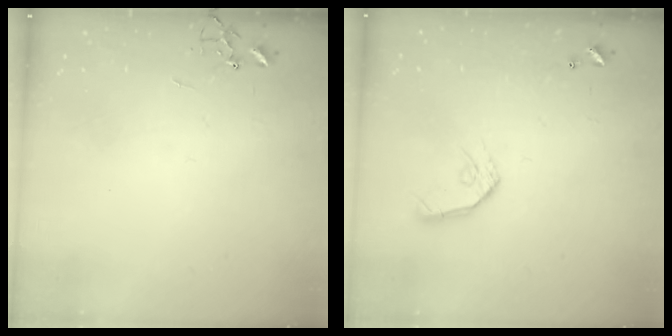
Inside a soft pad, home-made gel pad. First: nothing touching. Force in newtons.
{"total": 8.8, "press": 8.8, "slide": 0.6}